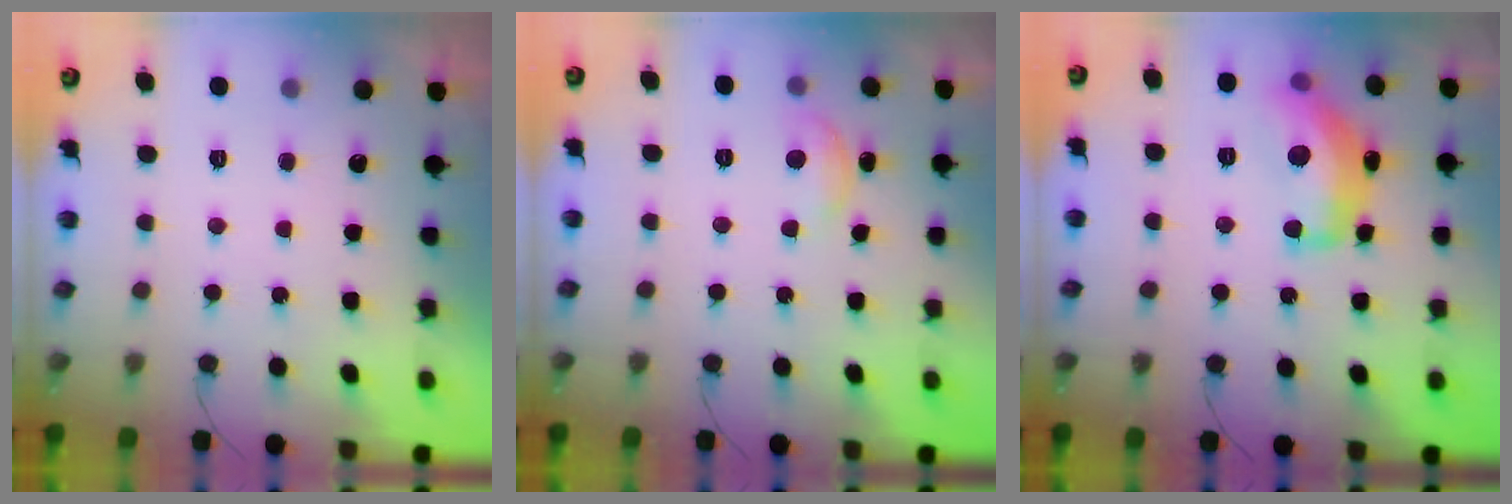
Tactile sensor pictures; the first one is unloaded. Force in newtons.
{"total": 5.7, "press": 5.7, "slide": 0.5}
{"total": 15.7, "press": 15.6, "slide": 1.0}